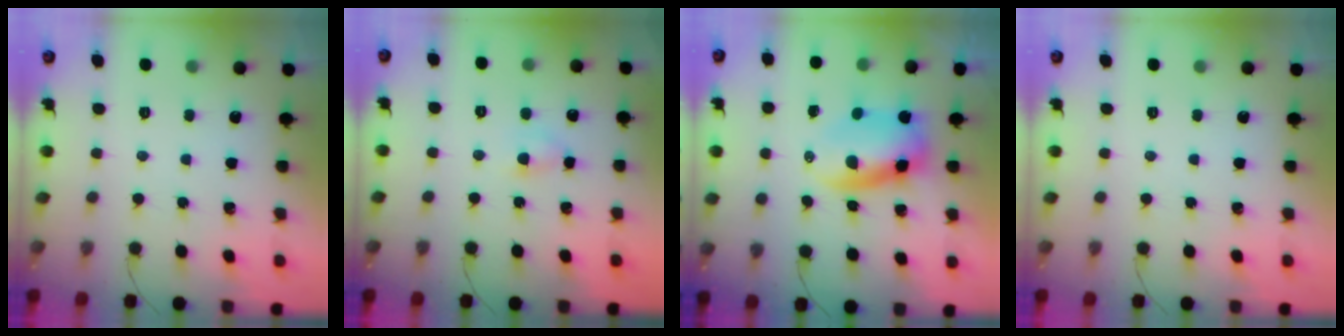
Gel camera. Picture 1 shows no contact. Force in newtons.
{"total": 3.5, "press": 3.3, "slide": 1.3}
{"total": 7.0, "press": 6.9, "slide": 1.5}
{"total": 0.0}